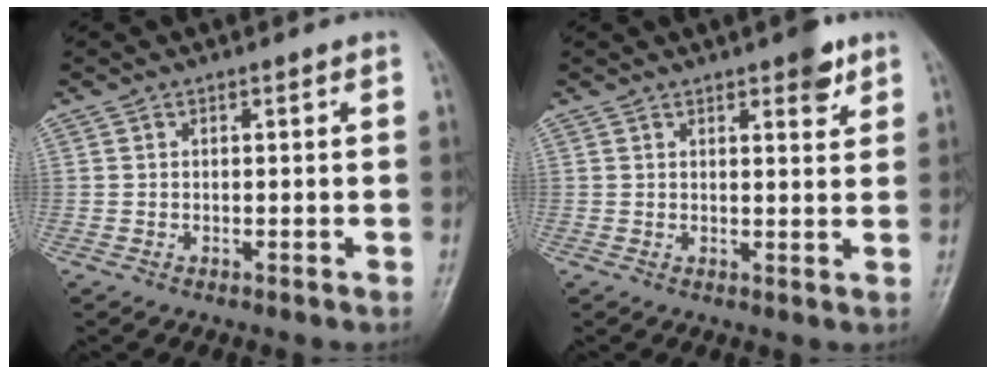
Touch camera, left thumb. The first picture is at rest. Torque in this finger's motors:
{"motor_torque": [0.48, 0.39, 0.47, -0.23, 0.02]}